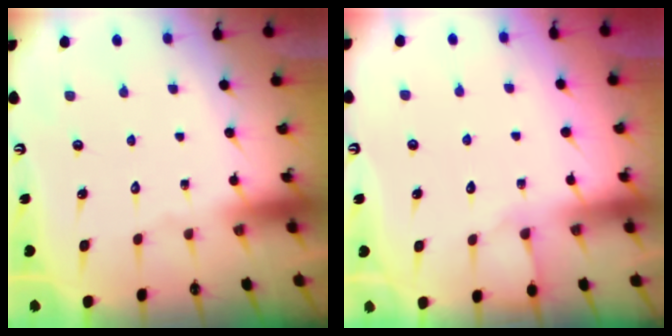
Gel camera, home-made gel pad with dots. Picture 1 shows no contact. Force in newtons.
{"total": 5.1, "press": 5.1, "slide": 0.7}